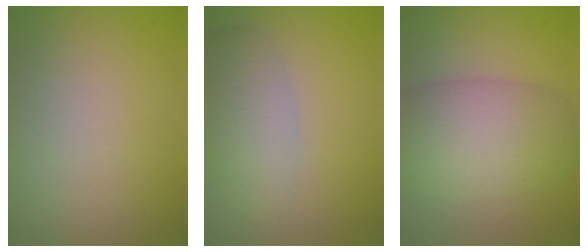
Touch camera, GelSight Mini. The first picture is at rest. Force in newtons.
{"total": 4.1, "press": 4.1, "slide": 0.1}
{"total": 7.8, "press": 7.8, "slide": 0.3}